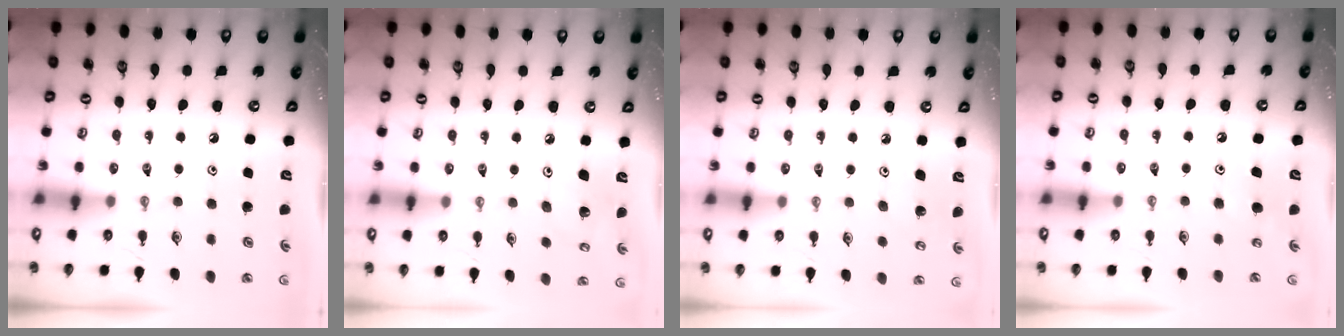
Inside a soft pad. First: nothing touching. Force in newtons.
{"total": 7.2, "press": 7.0, "slide": 1.8}
{"total": 4.4, "press": 4.4, "slide": 0.3}
{"total": 5.1, "press": 5.1, "slide": 0.5}